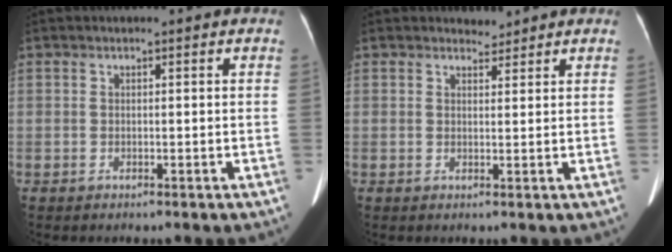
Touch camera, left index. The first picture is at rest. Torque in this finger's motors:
{"motor_torque": [0.90, -1.24, -0.05, 0.00]}